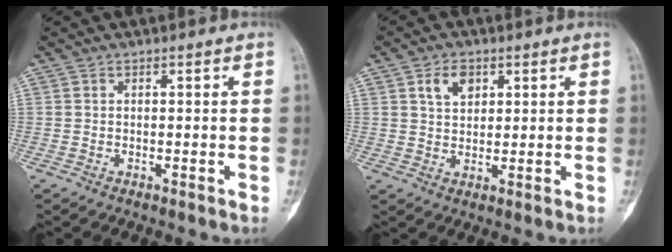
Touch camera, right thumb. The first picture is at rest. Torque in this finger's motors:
{"motor_torque": [0.19, 0.27, 0.11, -0.11, -0.04]}